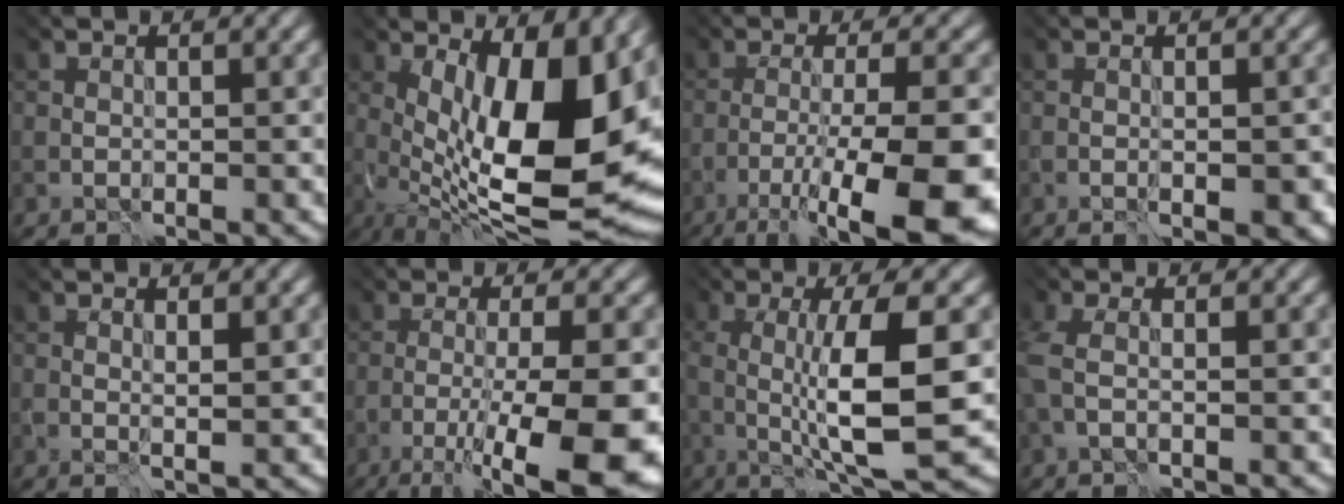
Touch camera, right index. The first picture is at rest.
{"total": 15.5, "force": [0.5, 6.6, 14.0], "torque": [-0.209, -0.015, 0.022]}
{"total": 10.8, "force": [-5.4, 2.0, 9.2], "torque": [-0.145, -0.020, -0.082]}
{"total": 2.4, "force": [-0.9, 0.6, 2.1], "torque": [-0.029, -0.008, -0.008]}
{"total": 1.0, "force": [0.6, -0.3, 0.7], "torque": [-0.012, -0.006, 0.012]}
{"total": 10.2, "force": [-4.3, 1.8, 9.1], "torque": [-0.134, -0.016, -0.061]}
{"total": 7.7, "force": [-0.6, 1.3, 7.5], "torque": [-0.127, -0.015, -0.007]}
{"total": 1.8, "force": [-0.5, 0.6, 1.6], "torque": [-0.055, -0.004, -0.013]}